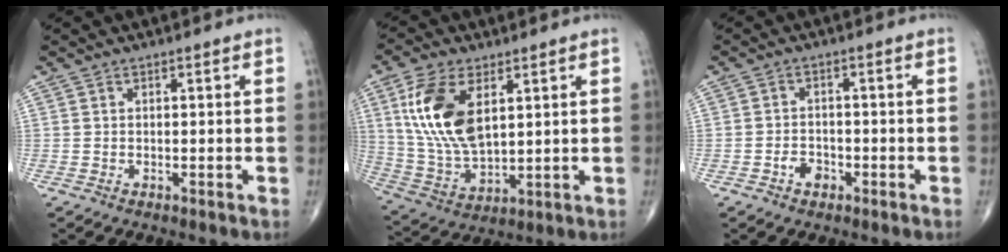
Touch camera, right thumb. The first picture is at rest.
{"total": 15.4, "force": [5.0, 8.0, 12.2], "torque": [-0.242, -0.018, 0.107]}
{"total": 3.0, "force": [-1.5, 2.1, 1.5], "torque": [-0.016, 0.013, -0.026]}